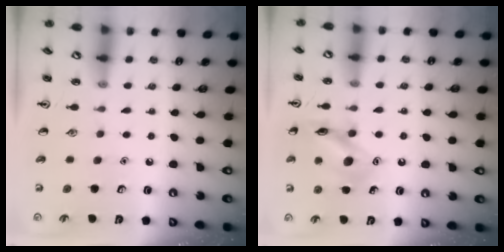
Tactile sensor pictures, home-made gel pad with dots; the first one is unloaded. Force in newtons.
{"total": 13.3, "press": 13.3, "slide": 0.9}